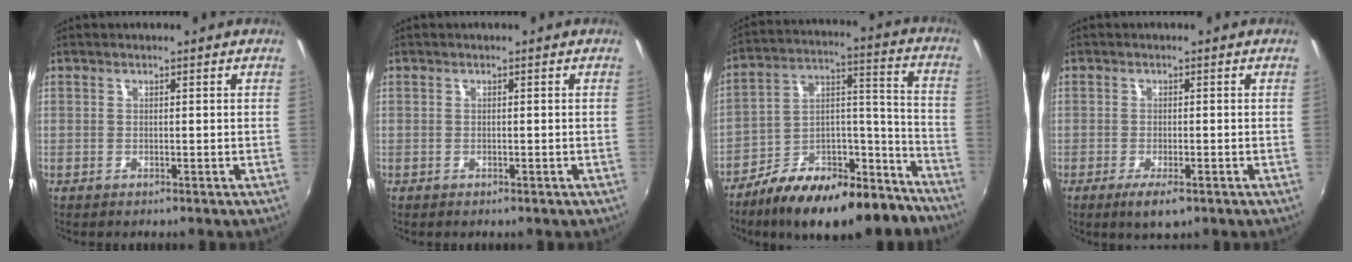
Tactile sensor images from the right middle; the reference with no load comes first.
{"total": 0.8, "force": [-0.4, 0.6, 0.2], "torque": [-0.004, -0.004, -0.007]}
{"total": 22.6, "force": [-16.7, 9.4, 12.1], "torque": [-0.185, 0.039, -0.238]}
{"total": 3.9, "force": [-2.4, 0.9, 3.0], "torque": [-0.067, -0.014, -0.040]}